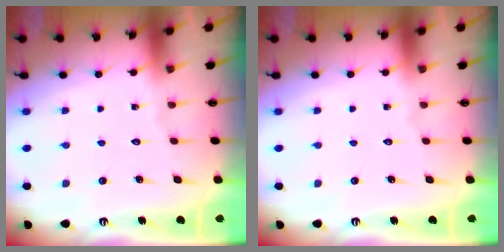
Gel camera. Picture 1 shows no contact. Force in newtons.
{"total": 0.0}